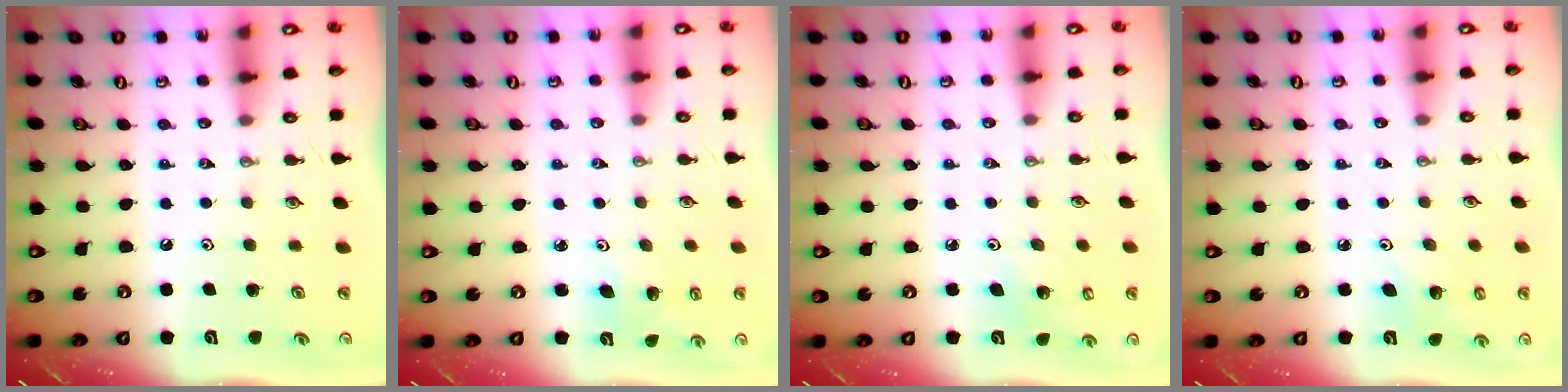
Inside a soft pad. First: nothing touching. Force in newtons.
{"total": 3.5, "press": 3.2, "slide": 1.4}
{"total": 3.6, "press": 3.4, "slide": 1.1}
{"total": 3.9, "press": 3.5, "slide": 1.5}